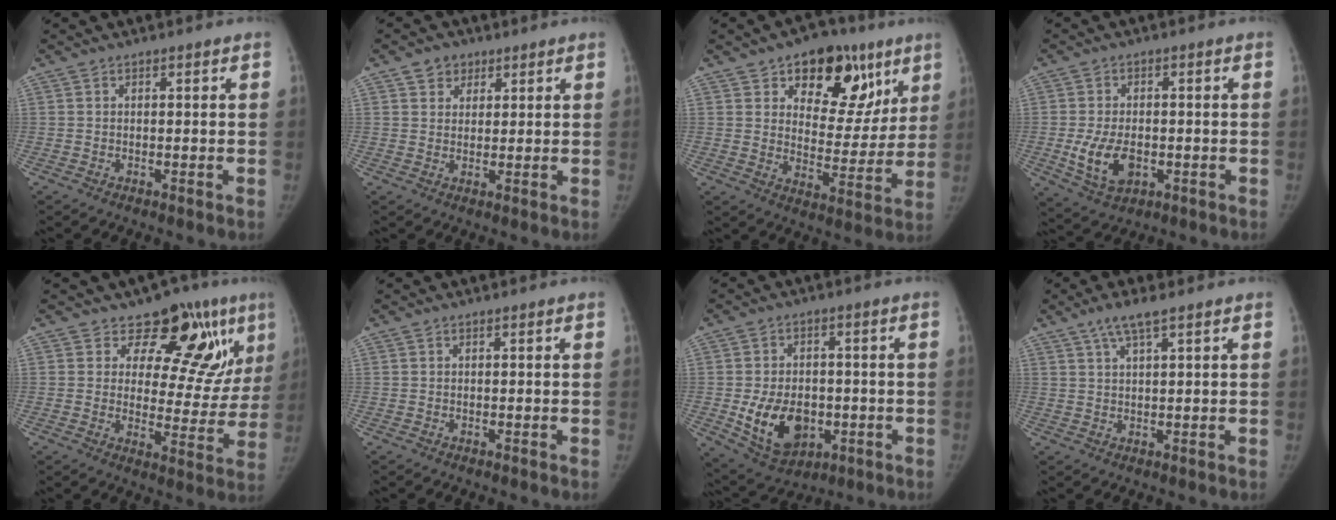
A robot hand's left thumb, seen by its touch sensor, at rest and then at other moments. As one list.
[{"total": 3.5, "force": [2.0, 2.7, 1.0], "torque": [0.006, -0.010, 0.029]}, {"total": 18.4, "force": [9.7, 11.1, 11.0], "torque": [-0.083, -0.035, 0.139]}, {"total": 8.5, "force": [-1.8, 5.3, 6.4], "torque": [-0.114, -0.002, -0.024]}, {"total": 15.7, "force": [8.9, 8.5, 9.7], "torque": [-0.053, -0.045, 0.116]}, {"total": 0.0}, {"total": 12.7, "force": [-2.8, 8.9, 8.6], "torque": [-0.119, 0.002, -0.029]}, {"total": 4.3, "force": [2.7, 0.7, 3.3], "torque": [-0.070, -0.001, 0.058]}]